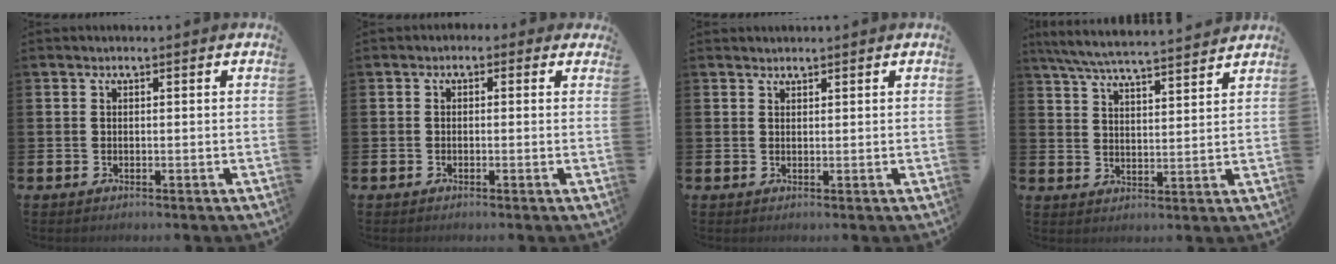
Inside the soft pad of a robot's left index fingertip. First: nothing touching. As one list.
[{"total": 1.0, "force": [-0.6, 0.8, 0.2], "torque": [-0.005, 0.006, -0.015]}, {"total": 1.1, "force": [1.1, 0.3, -0.1], "torque": [0.009, 0.000, 0.018]}, {"total": 6.4, "force": [6.1, 0.2, 1.9], "torque": [-0.064, -0.038, 0.107]}]